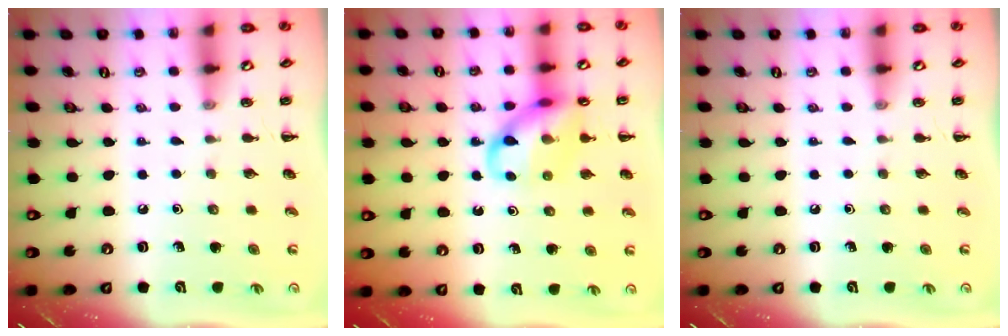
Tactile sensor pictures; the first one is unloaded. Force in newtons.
{"total": 12.6, "press": 12.4, "slide": 2.0}
{"total": 0.0}